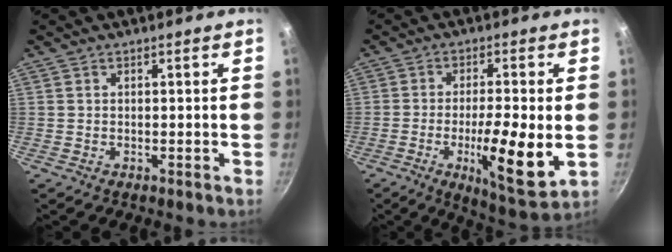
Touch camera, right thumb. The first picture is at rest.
{"total": 12.9, "force": [-2.5, 2.8, 12.3], "torque": [-0.198, -0.004, -0.037]}